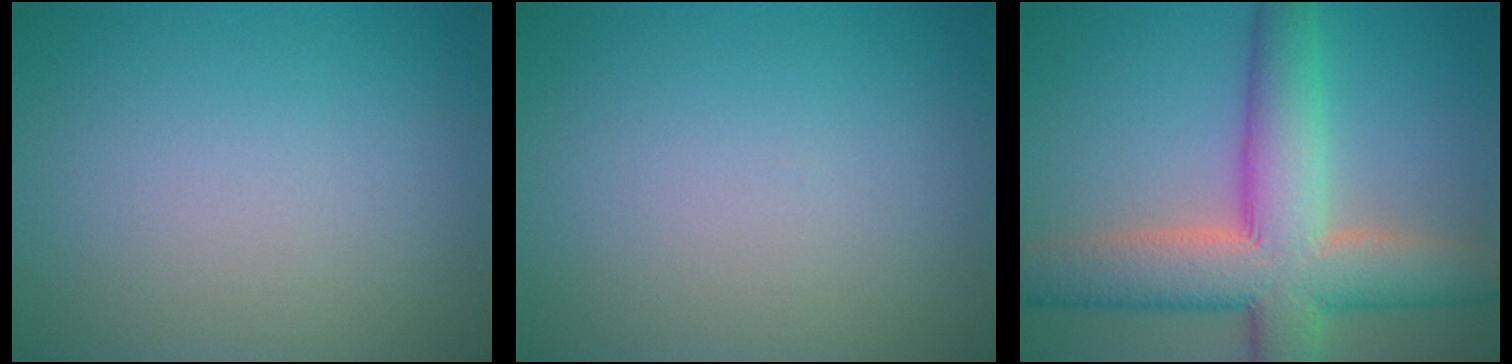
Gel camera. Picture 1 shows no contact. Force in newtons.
{"total": 0.0}
{"total": 10.1, "press": 10.1, "slide": 0.6}